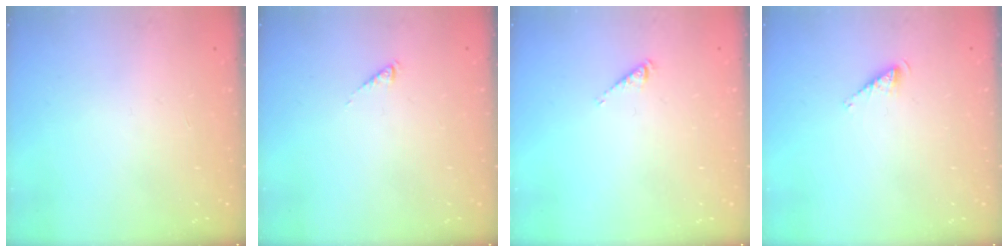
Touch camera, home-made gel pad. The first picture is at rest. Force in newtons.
{"total": 0.0}
{"total": 2.7, "press": 2.6, "slide": 0.5}
{"total": 3.0, "press": 3.0, "slide": 0.4}